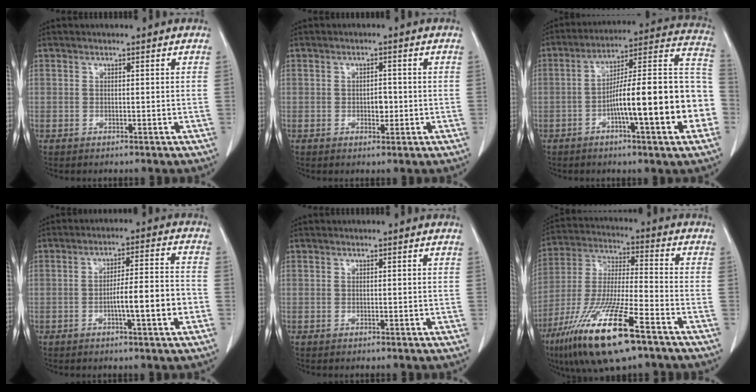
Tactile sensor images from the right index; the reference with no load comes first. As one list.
[{"total": 2.2, "force": [-0.4, 1.3, 1.8], "torque": [-0.025, 0.003, -0.002]}, {"total": 21.4, "force": [-5.2, 2.5, 20.6], "torque": [-0.231, 0.031, -0.073]}, {"total": 8.7, "force": [-2.7, 0.6, 8.3], "torque": [-0.130, 0.013, -0.042]}, {"total": 0.0}, {"total": 18.3, "force": [-10.6, 2.5, 14.7], "torque": [-0.313, -0.040, -0.195]}]